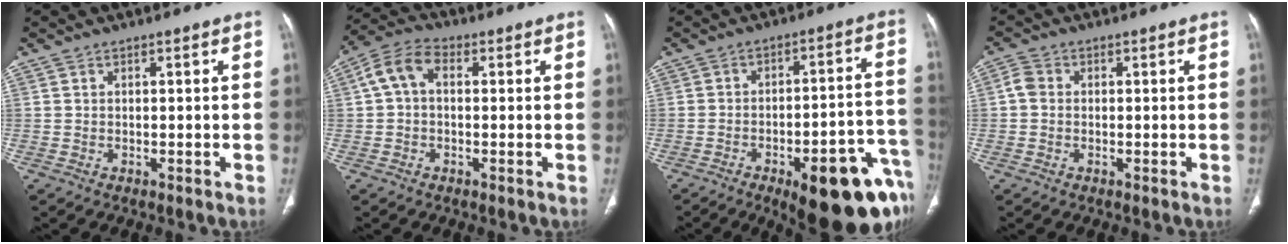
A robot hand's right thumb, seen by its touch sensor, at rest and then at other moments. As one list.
[{"total": 6.6, "force": [0.8, 4.4, 4.9], "torque": [-0.090, 0.023, 0.006]}, {"total": 21.2, "force": [-11.0, 6.8, 16.7], "torque": [-0.150, 0.064, -0.141]}, {"total": 2.4, "force": [0.0, 2.0, 1.4], "torque": [-0.023, 0.008, -0.006]}]